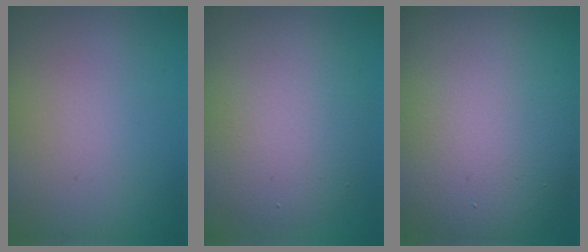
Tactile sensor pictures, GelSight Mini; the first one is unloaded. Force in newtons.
{"total": 7.2, "press": 7.1, "slide": 0.5}
{"total": 15.3, "press": 15.2, "slide": 1.2}